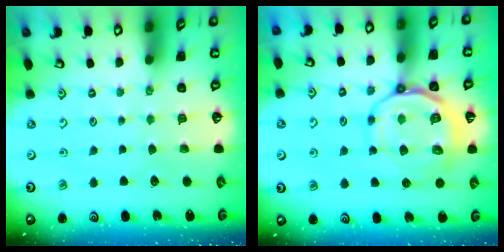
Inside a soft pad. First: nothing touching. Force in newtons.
{"total": 11.8, "press": 11.6, "slide": 2.2}